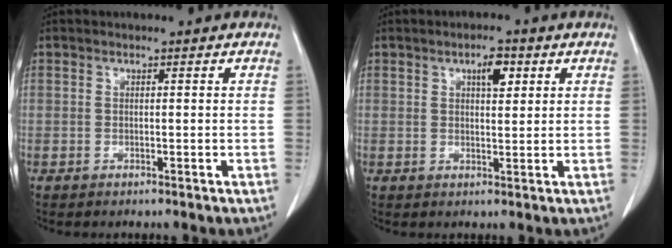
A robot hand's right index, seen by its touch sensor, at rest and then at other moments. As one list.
[{"total": 3.7, "force": [1.7, 1.3, 3.0], "torque": [-0.045, 0.002, 0.026]}]